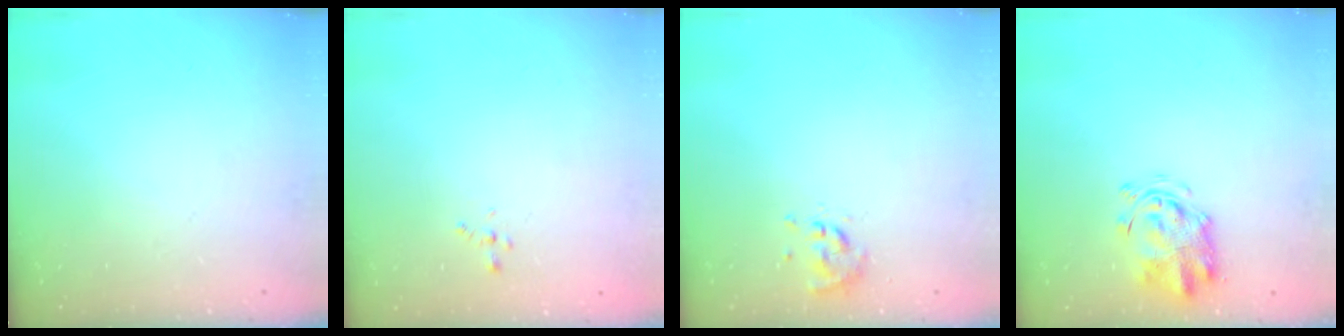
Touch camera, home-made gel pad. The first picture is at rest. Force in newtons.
{"total": 0.7, "press": 0.6, "slide": 0.4}
{"total": 0.0}
{"total": 4.2, "press": 4.0, "slide": 1.1}